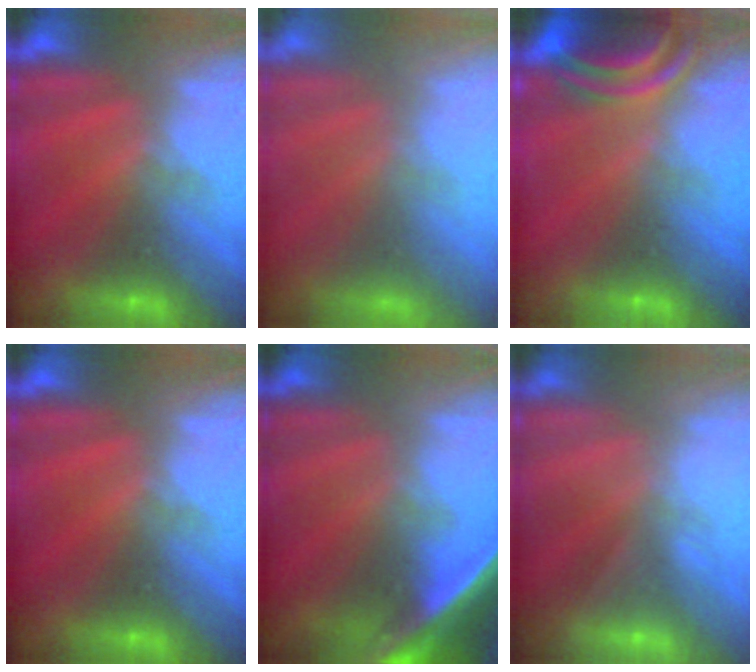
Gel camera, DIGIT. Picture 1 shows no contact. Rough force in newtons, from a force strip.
{"total": 8.9}
{"total": 7.1}
{"total": 0.0}
{"total": 5.5}
{"total": 2.3}